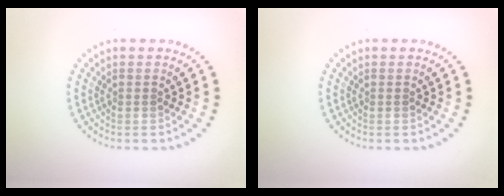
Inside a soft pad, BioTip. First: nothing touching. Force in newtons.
{"total": 0.0}